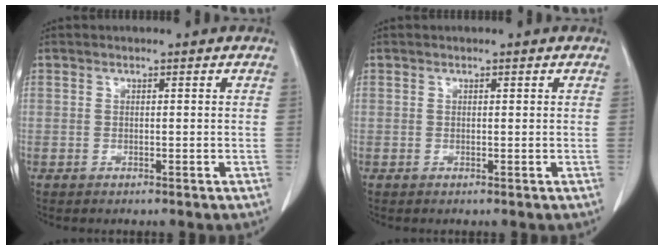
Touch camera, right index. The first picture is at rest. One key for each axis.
{"total": 0.0}